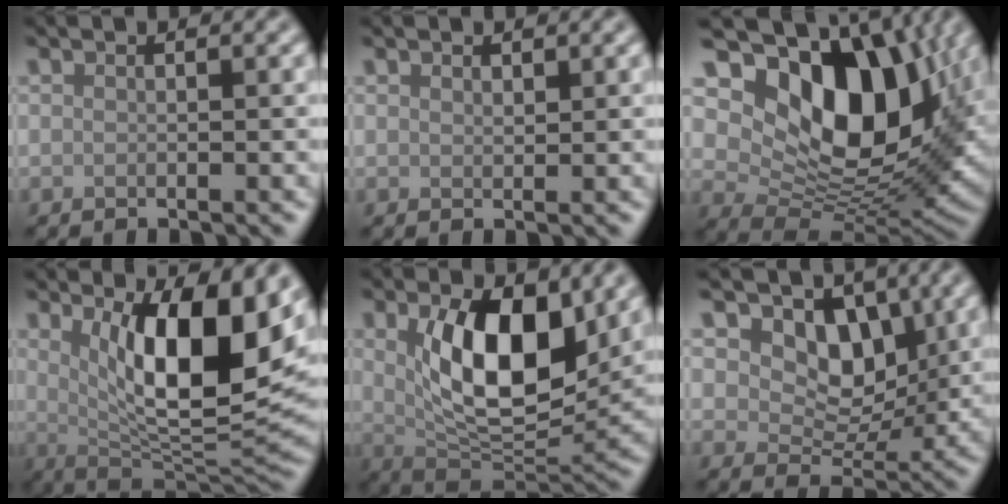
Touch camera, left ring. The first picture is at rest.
{"total": 0.7, "force": [0.6, 0.3, 0.1], "torque": [-0.002, -0.002, 0.013]}
{"total": 13.2, "force": [3.7, 8.1, 9.7], "torque": [-0.151, -0.014, 0.073]}
{"total": 11.7, "force": [3.0, 3.9, 10.6], "torque": [-0.152, -0.009, 0.053]}
{"total": 9.7, "force": [2.3, 4.7, 8.2], "torque": [-0.136, -0.013, 0.043]}
{"total": 5.9, "force": [2.3, 4.2, 3.5], "torque": [-0.051, -0.014, 0.028]}